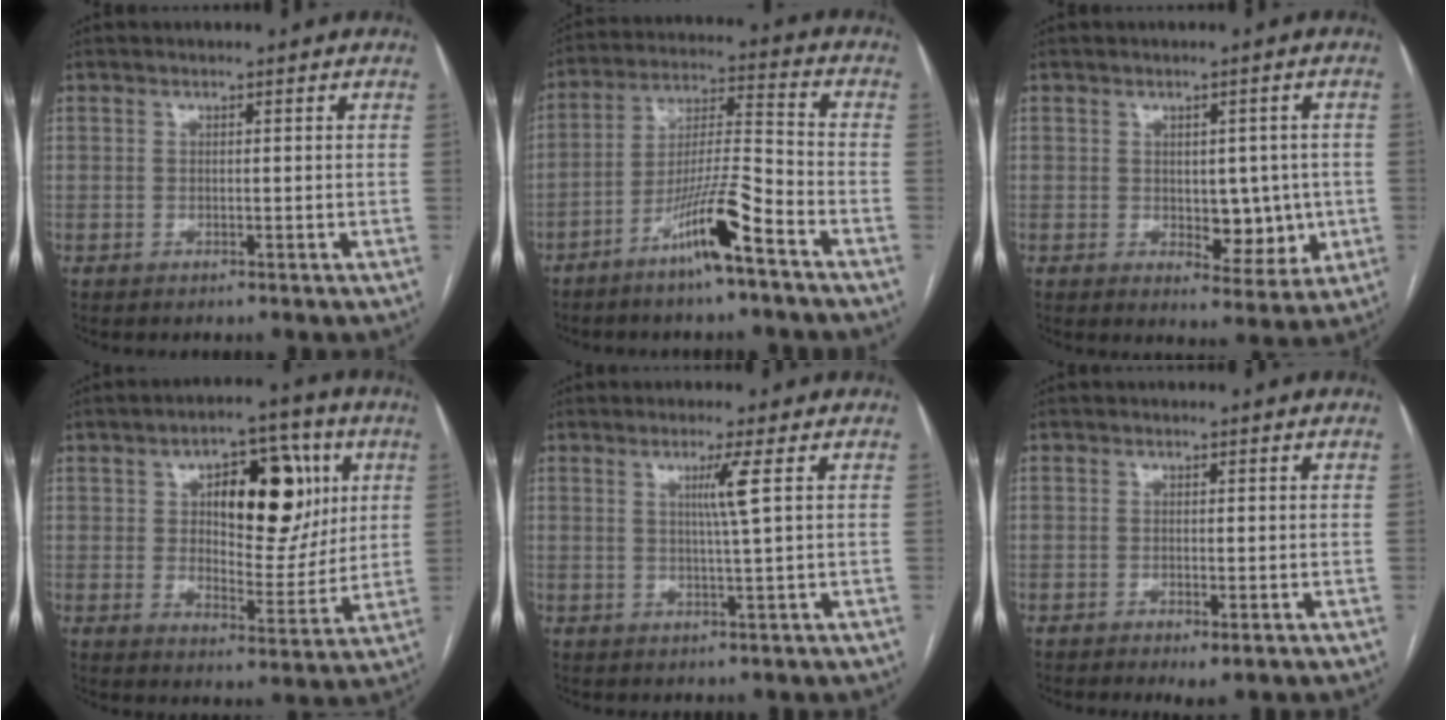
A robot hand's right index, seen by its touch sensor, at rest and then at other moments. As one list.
[{"total": 11.2, "force": [-6.8, 0.4, 8.9], "torque": [-0.167, -0.003, -0.126]}, {"total": 6.9, "force": [-0.3, 4.0, 5.6], "torque": [-0.057, 0.002, 0.008]}, {"total": 15.4, "force": [4.9, 7.0, 12.9], "torque": [-0.171, 0.026, 0.080]}, {"total": 3.6, "force": [1.1, -1.1, 3.2], "torque": [-0.061, -0.006, 0.021]}, {"total": 1.6, "force": [-0.8, 0.5, 1.4], "torque": [-0.017, -0.003, -0.009]}]